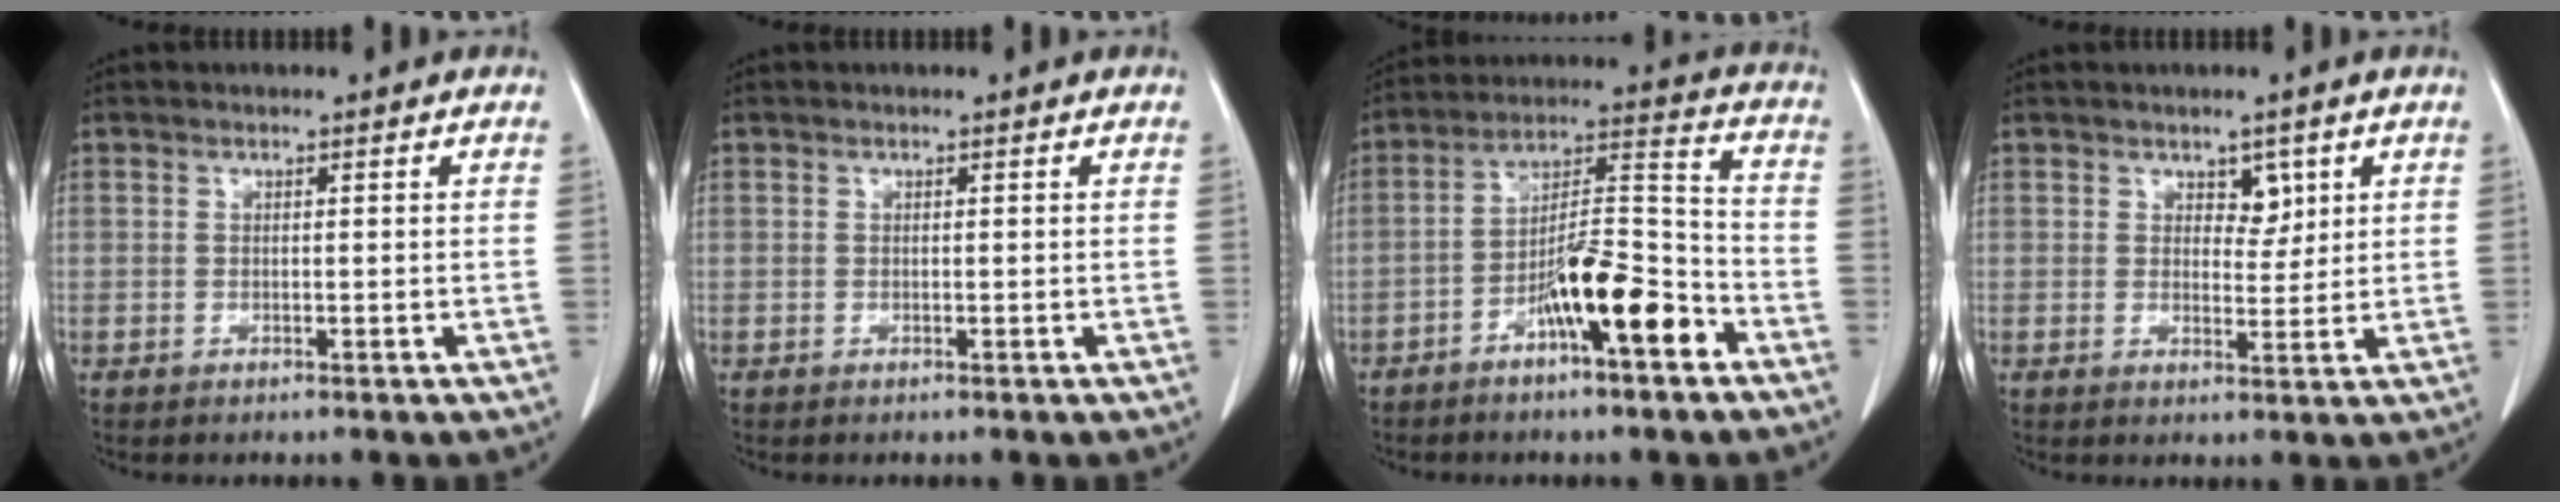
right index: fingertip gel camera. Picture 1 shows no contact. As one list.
[{"total": 0.0}, {"total": 12.4, "force": [-6.3, 2.0, 10.5], "torque": [-0.179, 0.012, -0.107]}, {"total": 3.1, "force": [1.6, 1.9, 1.9], "torque": [-0.019, 0.000, 0.026]}]